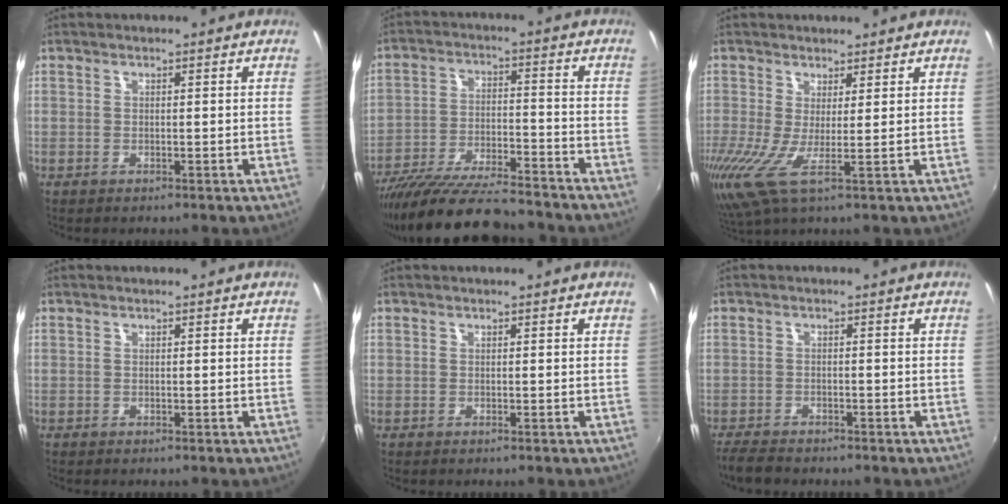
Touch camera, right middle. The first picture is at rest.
{"total": 17.7, "force": [-15.4, 2.9, 8.2], "torque": [-0.165, -0.035, -0.253]}
{"total": 6.6, "force": [-0.2, 0.5, 6.6], "torque": [-0.134, -0.019, -0.018]}
{"total": 0.0}
{"total": 0.0}
{"total": 4.5, "force": [-4.1, 1.0, 1.5], "torque": [-0.045, -0.022, -0.078]}